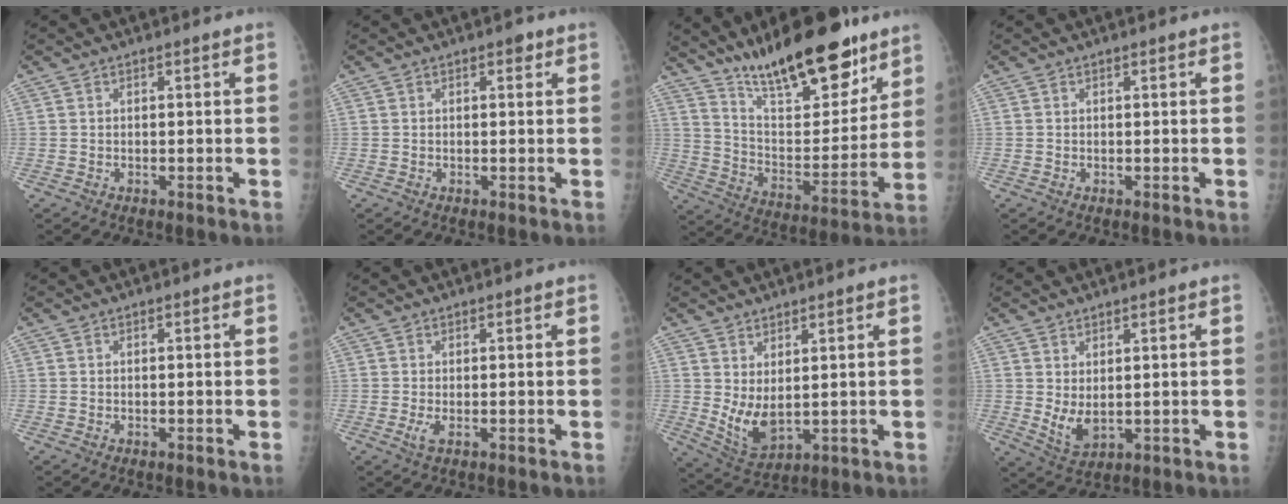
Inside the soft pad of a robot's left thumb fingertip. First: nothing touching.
{"total": 1.3, "force": [0.7, 0.7, 0.9], "torque": [-0.004, 0.000, 0.006]}
{"total": 23.0, "force": [16.7, 7.5, 13.9], "torque": [-0.175, -0.086, 0.277]}
{"total": 0.0}
{"total": 0.0}
{"total": 1.8, "force": [0.1, 0.7, 1.7], "torque": [-0.034, -0.005, 0.002]}
{"total": 7.3, "force": [1.8, 3.6, 6.1], "torque": [-0.108, -0.023, 0.050]}
{"total": 5.3, "force": [1.2, 2.8, 4.3], "torque": [-0.072, -0.017, 0.034]}